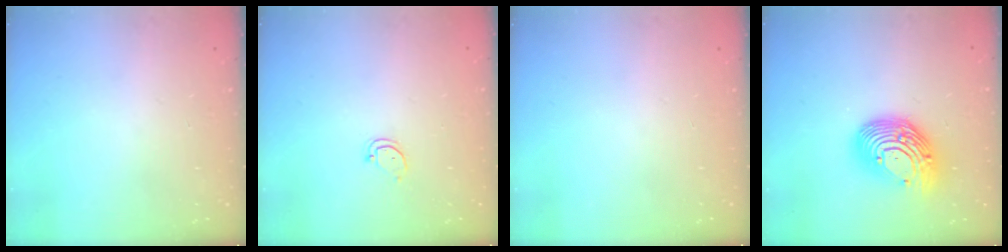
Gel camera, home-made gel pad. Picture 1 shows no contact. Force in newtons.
{"total": 3.5, "press": 3.5, "slide": 0.4}
{"total": 0.0}
{"total": 16.1, "press": 16.0, "slide": 2.0}